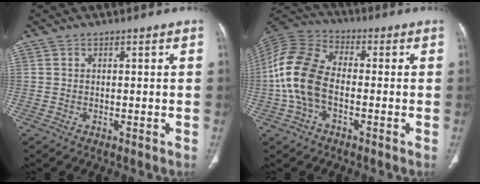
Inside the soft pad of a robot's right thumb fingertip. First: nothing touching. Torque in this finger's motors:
{"motor_torque": [-0.56, 0.97, 1.67, -0.43, 0.53]}